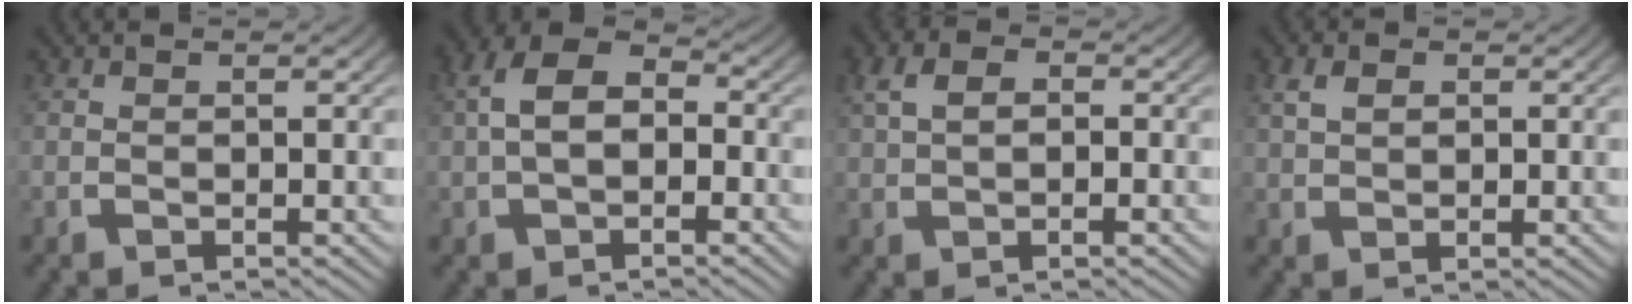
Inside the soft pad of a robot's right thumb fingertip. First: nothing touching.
{"total": 6.7, "force": [0.7, 4.5, 4.9], "torque": [-0.091, 0.001, 0.013]}
{"total": 3.4, "force": [1.0, 2.3, 2.3], "torque": [-0.044, 0.008, 0.016]}
{"total": 2.5, "force": [1.2, 1.6, 1.5], "torque": [-0.028, 0.001, 0.027]}